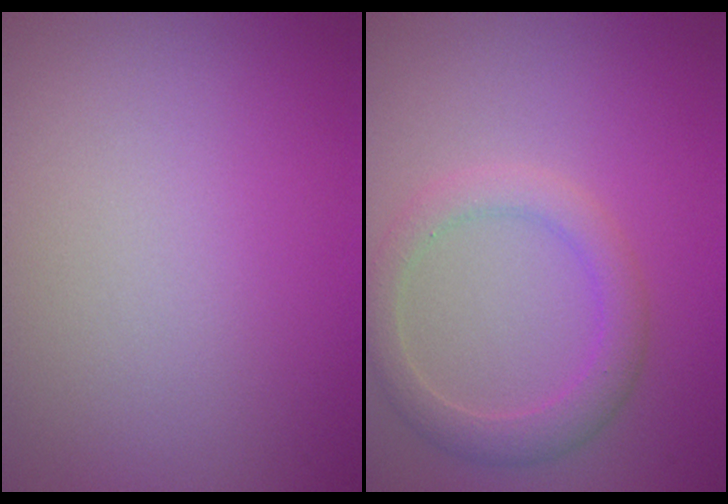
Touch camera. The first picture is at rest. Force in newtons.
{"total": 2.9, "press": 2.9, "slide": 0.2}